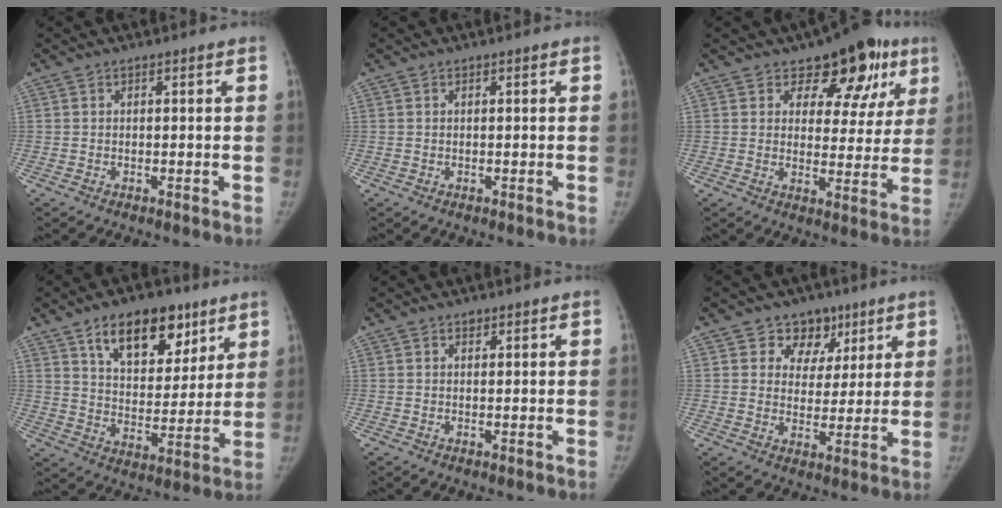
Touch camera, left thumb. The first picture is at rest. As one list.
[{"total": 0.0}, {"total": 13.5, "force": [7.8, 8.1, 7.4], "torque": [-0.027, -0.031, 0.101]}, {"total": 16.4, "force": [9.5, 9.1, 9.7], "torque": [-0.095, -0.044, 0.155]}, {"total": 0.8, "force": [0.5, 0.6, 0.2], "torque": [0.002, -0.005, 0.006]}, {"total": 8.3, "force": [4.7, 6.6, 1.7], "torque": [0.017, -0.019, 0.072]}]